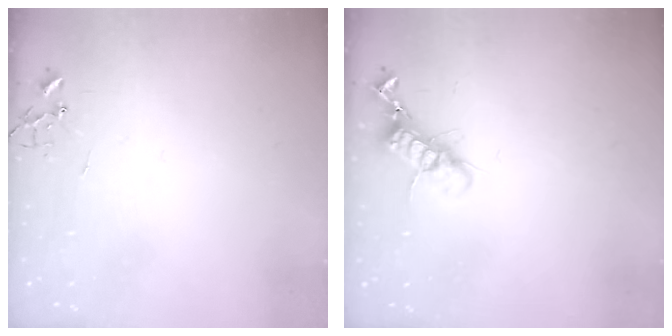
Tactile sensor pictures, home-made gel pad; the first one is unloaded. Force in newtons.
{"total": 12.3, "press": 12.3, "slide": 0.6}